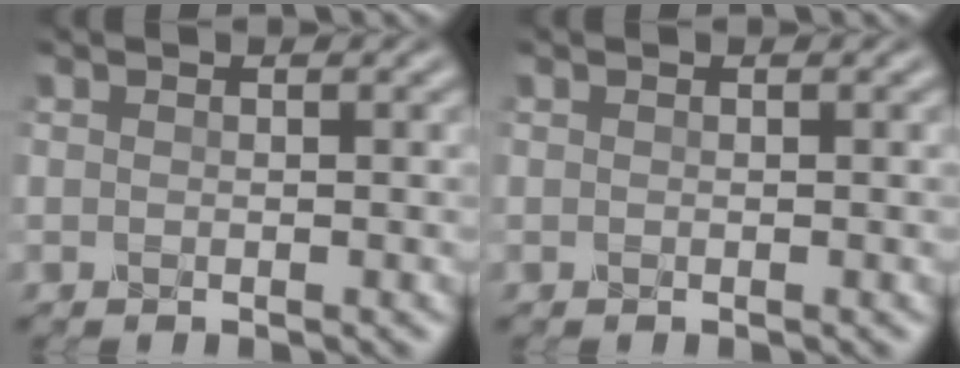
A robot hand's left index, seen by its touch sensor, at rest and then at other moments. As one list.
[{"total": 0.0}]